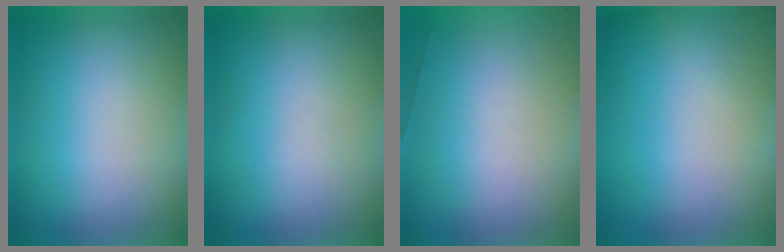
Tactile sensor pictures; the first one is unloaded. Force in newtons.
{"total": 1.0}
{"total": 6.8}
{"total": 5.8}